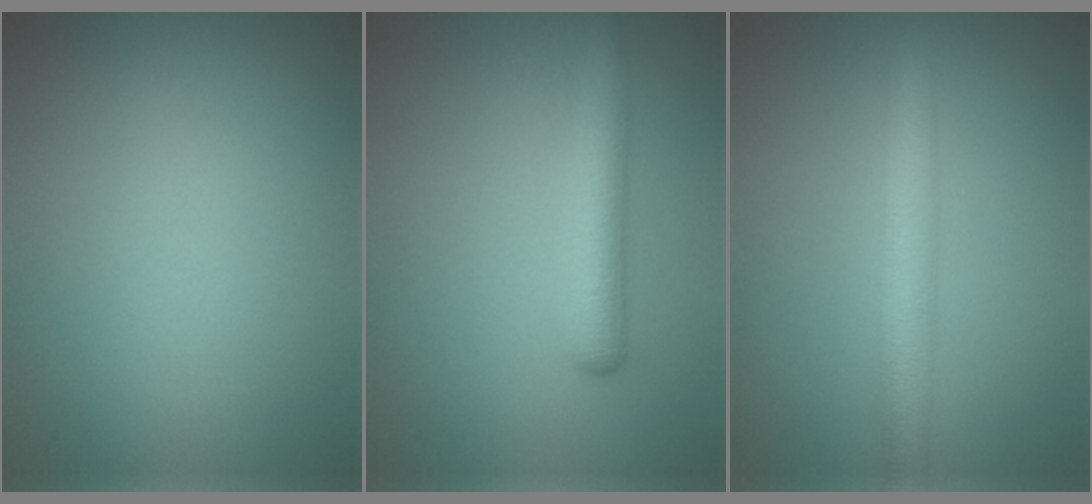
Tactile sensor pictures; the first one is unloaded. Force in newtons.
{"total": 3.5, "press": 3.5, "slide": 0.1}
{"total": 4.1, "press": 4.1, "slide": 0.2}